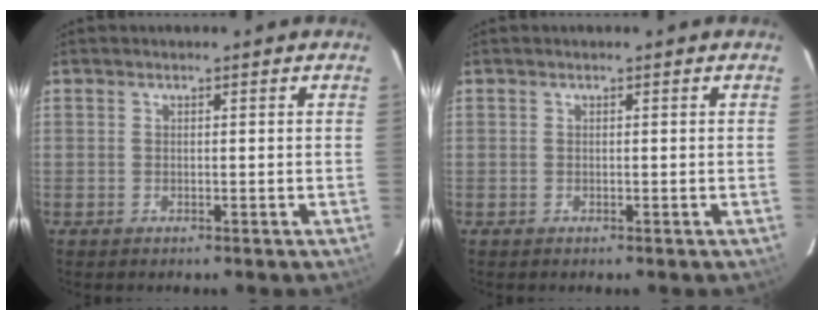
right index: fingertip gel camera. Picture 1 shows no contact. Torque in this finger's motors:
{"motor_torque": [0.00, 0.00, 0.04, 0.00]}